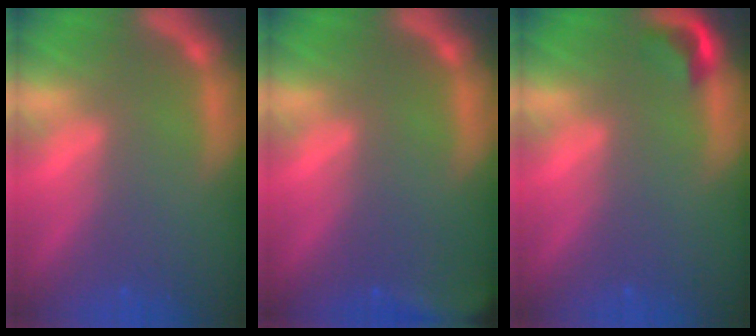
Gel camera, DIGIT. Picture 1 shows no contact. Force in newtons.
{"total": 6.4}
{"total": 1.9}